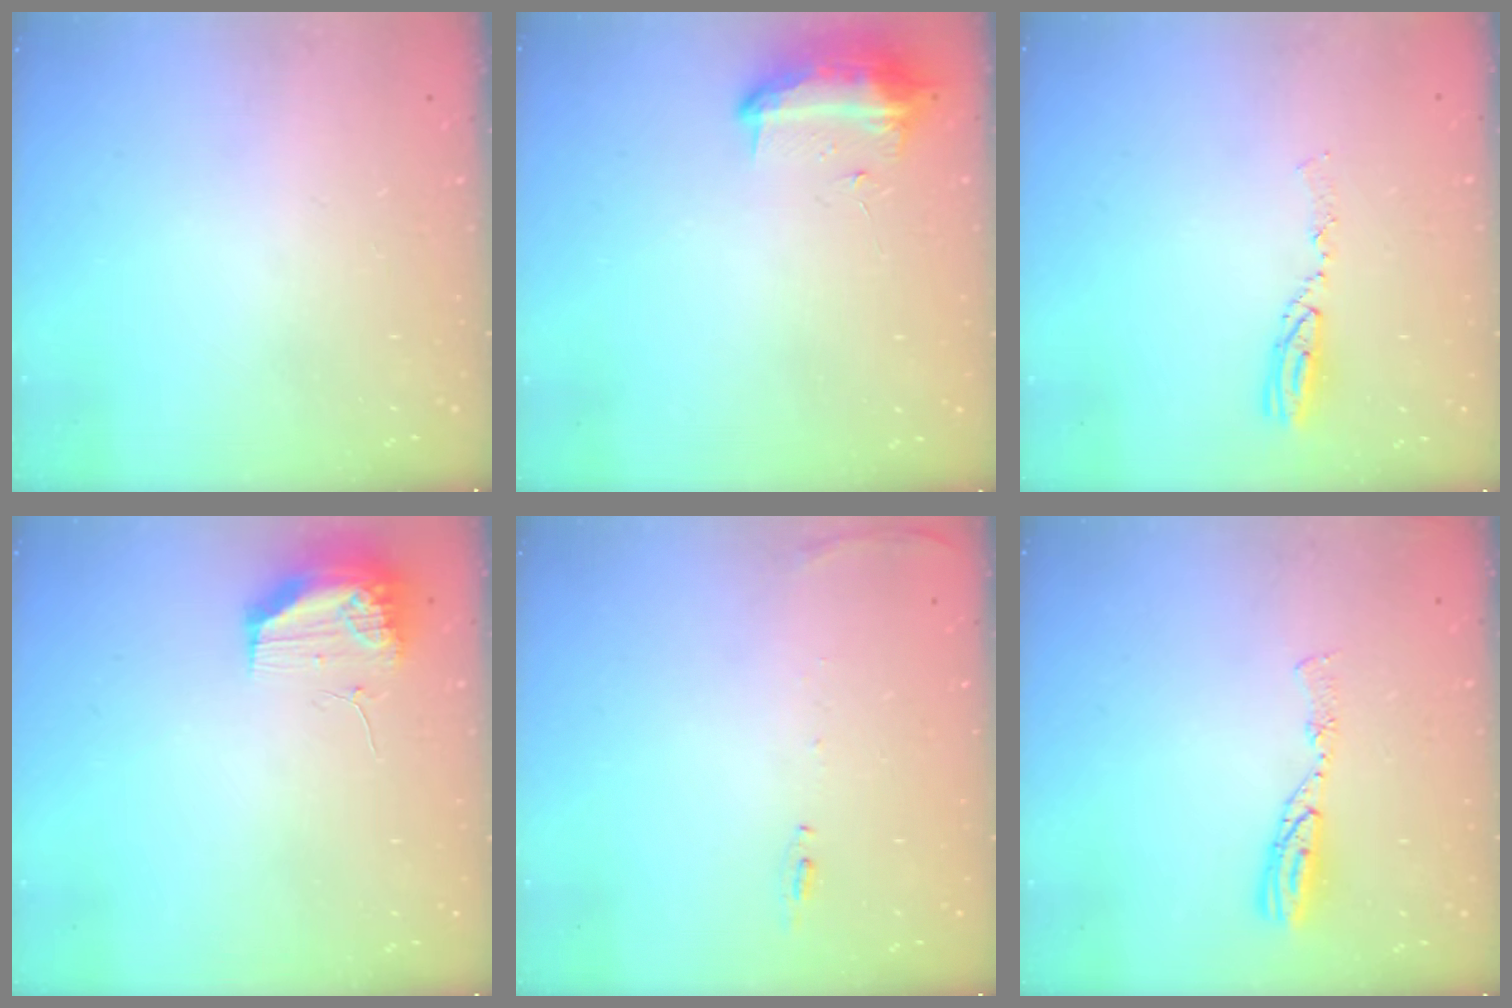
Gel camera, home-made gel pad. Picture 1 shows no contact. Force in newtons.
{"total": 10.7, "press": 10.6, "slide": 0.7}
{"total": 6.5, "press": 6.5, "slide": 0.7}
{"total": 10.6, "press": 10.5, "slide": 1.3}
{"total": 6.1, "press": 6.0, "slide": 0.9}
{"total": 7.8, "press": 7.8, "slide": 0.8}